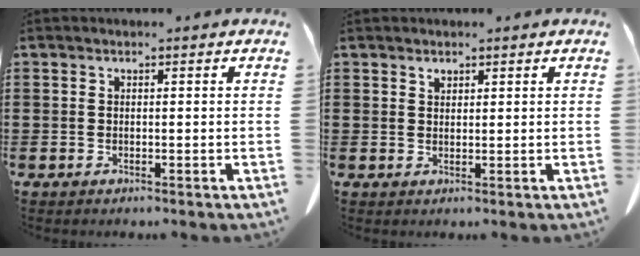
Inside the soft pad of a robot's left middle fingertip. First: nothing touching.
{"total": 1.1, "force": [0.9, 0.4, 0.3], "torque": [-0.009, -0.002, 0.020]}